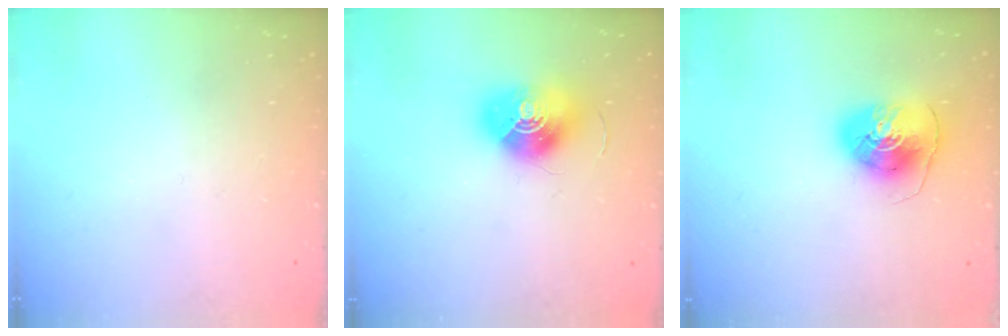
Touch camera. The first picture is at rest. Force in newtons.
{"total": 13.5, "press": 13.5, "slide": 0.6}
{"total": 9.5, "press": 9.4, "slide": 1.3}